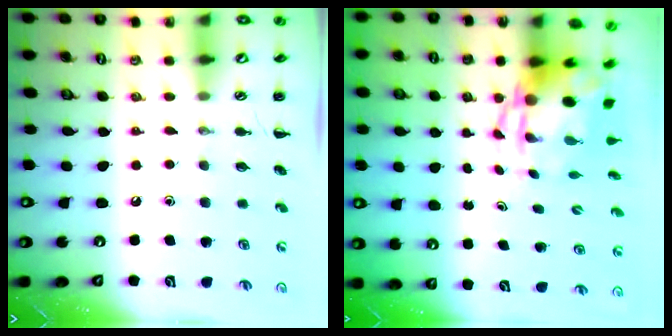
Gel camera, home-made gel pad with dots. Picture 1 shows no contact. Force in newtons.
{"total": 4.8, "press": 4.6, "slide": 1.4}